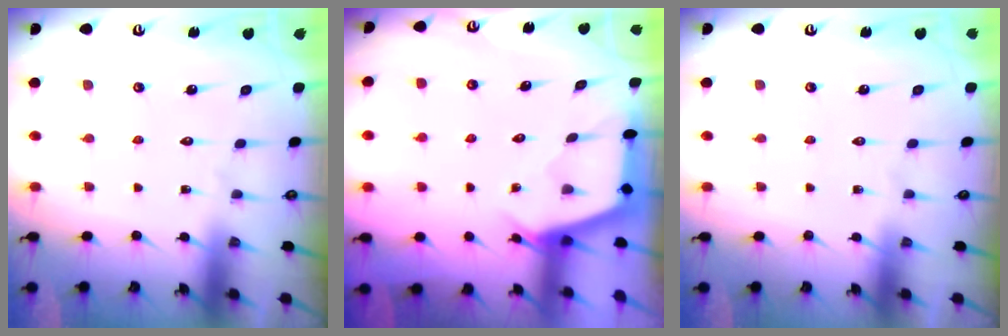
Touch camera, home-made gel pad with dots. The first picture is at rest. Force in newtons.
{"total": 2.5, "press": 2.5, "slide": 0.3}
{"total": 0.0}